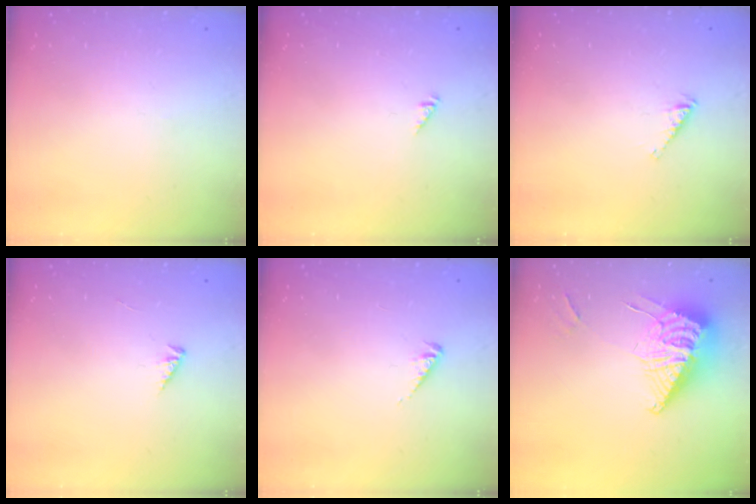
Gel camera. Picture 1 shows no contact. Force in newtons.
{"total": 0.0}
{"total": 2.7, "press": 2.6, "slide": 0.4}
{"total": 1.4, "press": 1.3, "slide": 0.3}
{"total": 2.6, "press": 2.5, "slide": 0.5}
{"total": 11.7, "press": 11.6, "slide": 1.5}